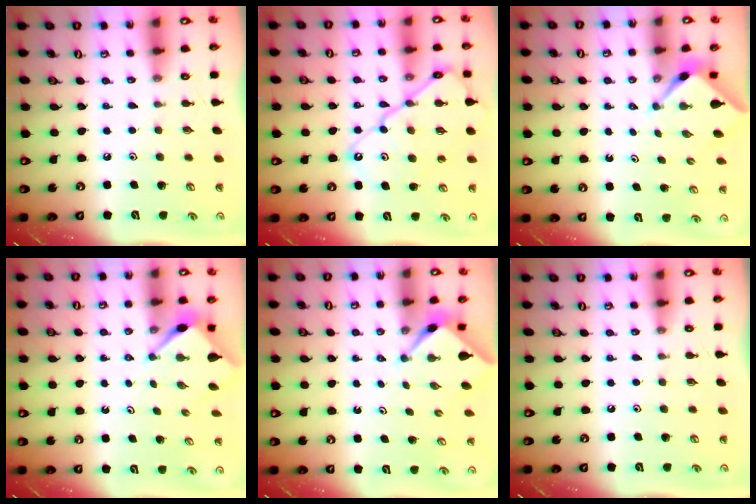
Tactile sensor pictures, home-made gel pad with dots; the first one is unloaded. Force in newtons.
{"total": 14.2, "press": 14.1, "slide": 1.3}
{"total": 2.2, "press": 2.2, "slide": 0.2}
{"total": 2.8, "press": 2.8, "slide": 0.3}
{"total": 2.2, "press": 2.2, "slide": 0.2}
{"total": 0.0}